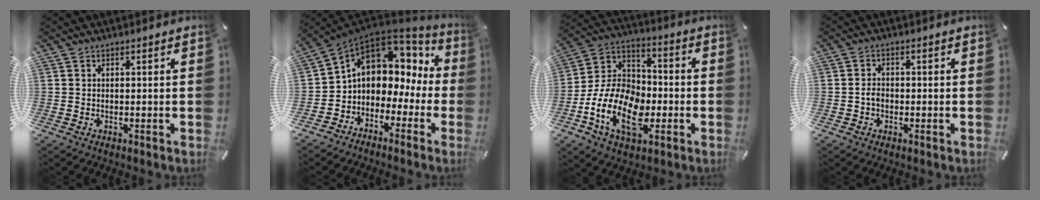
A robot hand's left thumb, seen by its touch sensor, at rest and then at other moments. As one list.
[{"total": 7.8, "force": [1.8, 6.6, 3.7], "torque": [-0.081, -0.012, 0.038]}, {"total": 16.7, "force": [-6.4, 10.9, 11.0], "torque": [-0.258, 0.022, -0.123]}, {"total": 2.4, "force": [-0.6, 1.7, 1.6], "torque": [-0.037, 0.003, -0.015]}]